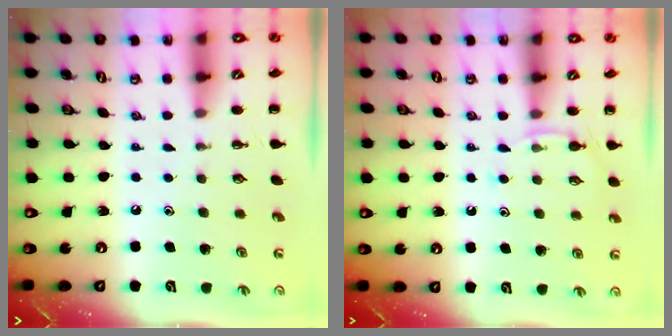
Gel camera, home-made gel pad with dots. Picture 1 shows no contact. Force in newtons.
{"total": 5.9, "press": 5.7, "slide": 1.8}